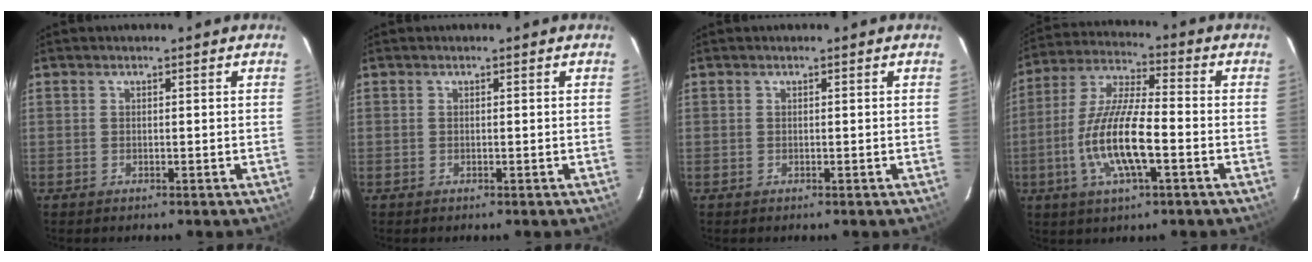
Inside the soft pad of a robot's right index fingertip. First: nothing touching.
{"total": 0.0}
{"total": 0.0}
{"total": 13.5, "force": [-4.1, 3.2, 12.5], "torque": [-0.260, -0.006, -0.080]}